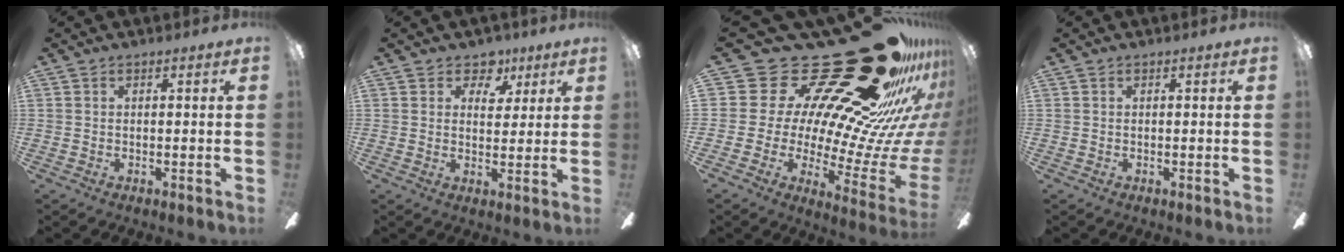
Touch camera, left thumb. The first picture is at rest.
{"total": 6.7, "force": [3.8, 4.8, 2.9], "torque": [-0.023, -0.016, 0.062]}
{"total": 42.7, "force": [25.8, 18.3, 28.7], "torque": [-0.299, -0.224, 0.534]}
{"total": 0.0}